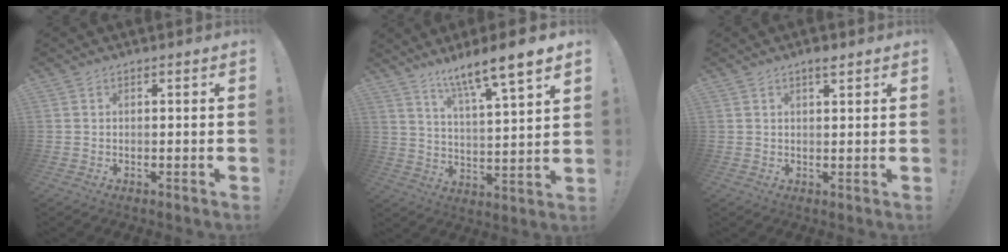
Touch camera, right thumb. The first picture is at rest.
{"total": 11.0, "force": [8.6, -0.1, 6.9], "torque": [-0.116, -0.064, 0.138]}
{"total": 2.5, "force": [1.7, 0.4, 1.8], "torque": [-0.022, -0.006, 0.025]}